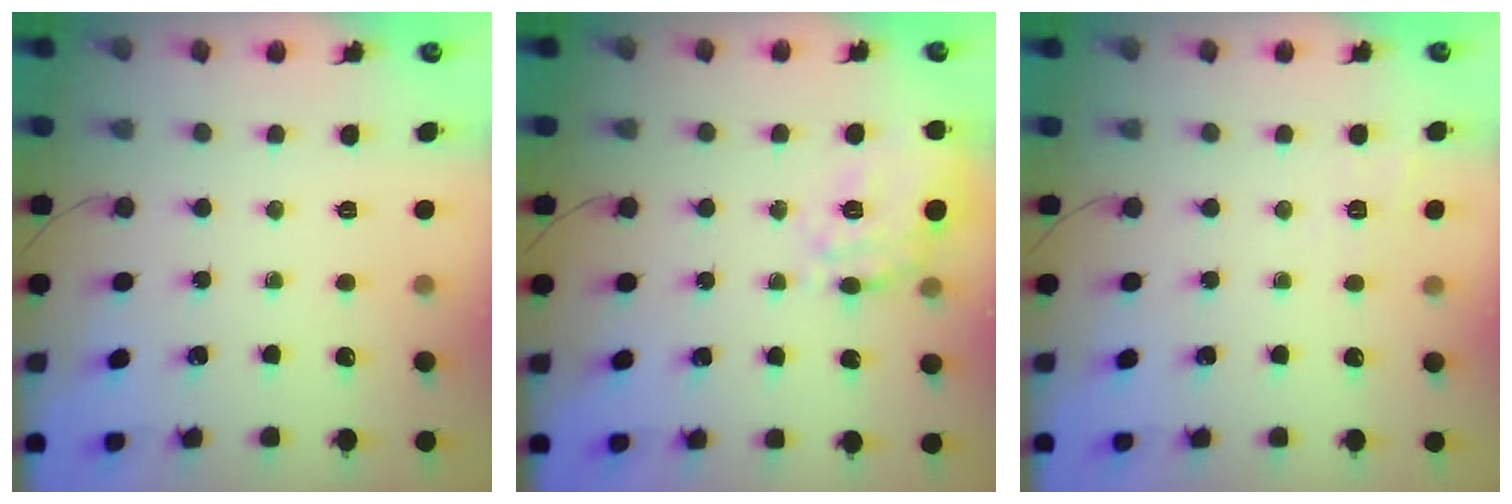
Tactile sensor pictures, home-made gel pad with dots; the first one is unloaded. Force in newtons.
{"total": 16.8, "press": 16.8, "slide": 0.5}
{"total": 2.0, "press": 1.5, "slide": 1.4}